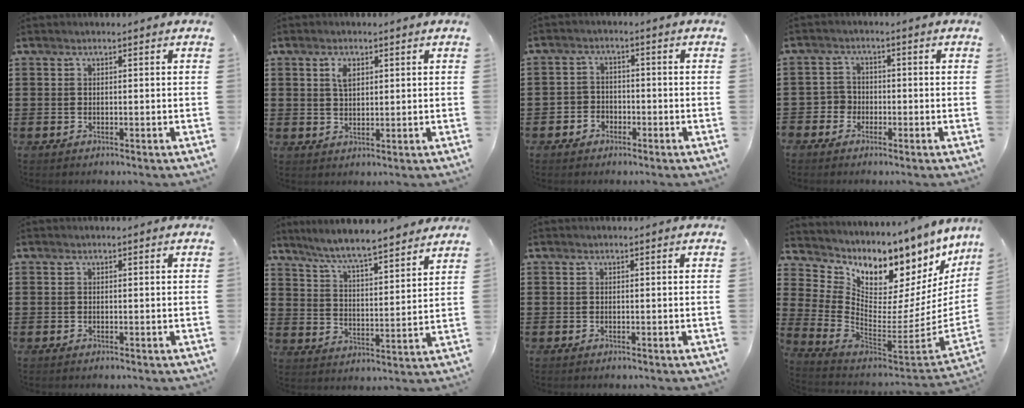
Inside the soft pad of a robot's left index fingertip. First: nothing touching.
{"total": 2.7, "force": [1.3, 1.4, 1.9], "torque": [-0.043, 0.005, 0.024]}
{"total": 2.7, "force": [-1.9, 1.9, 0.1], "torque": [-0.010, 0.006, -0.043]}
{"total": 2.7, "force": [-1.7, 2.2, 0.2], "torque": [-0.016, 0.004, -0.039]}
{"total": 0.0}
{"total": 6.2, "force": [5.8, 0.0, 2.1], "torque": [-0.067, -0.038, 0.098]}
{"total": 0.0}
{"total": 5.0, "force": [4.4, 2.2, 0.9], "torque": [-0.054, -0.082, 0.068]}